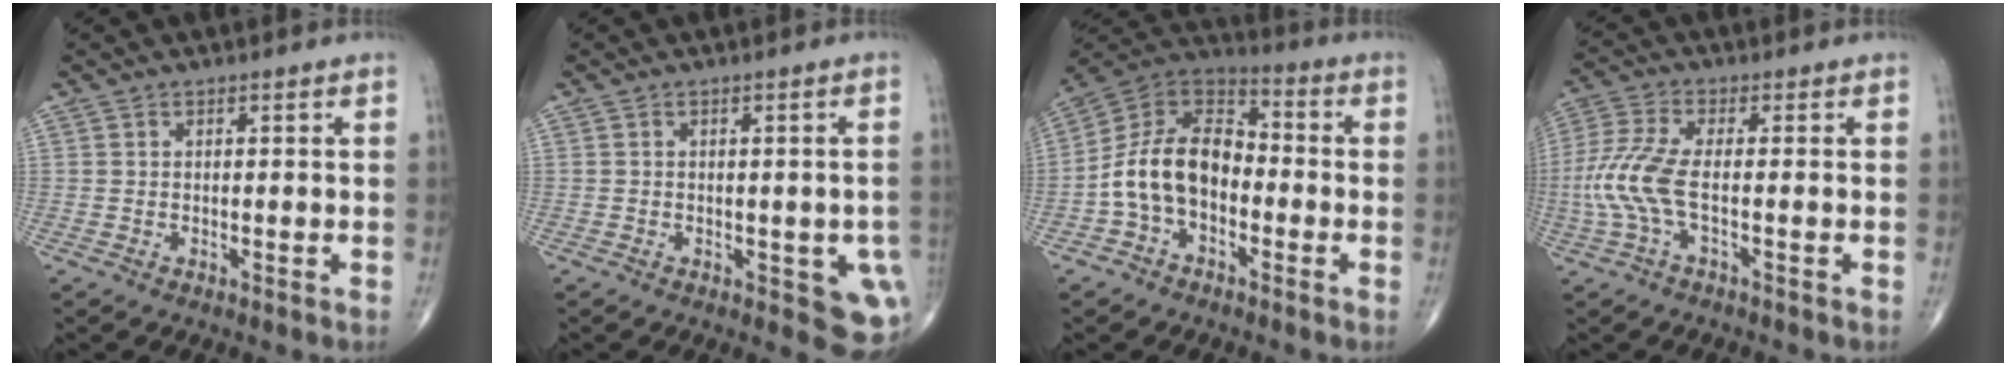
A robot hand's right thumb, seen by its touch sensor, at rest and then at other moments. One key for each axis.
{"total": 7.3, "fx": -2.0, "fy": 3.3, "fz": 6.2, "tx": -0.043, "ty": -0.004, "tz": -0.022}
{"total": 13.9, "fx": -3.0, "fy": 9.2, "fz": 10.0, "tx": -0.166, "ty": 0.049, "tz": -0.069}
{"total": 8.5, "fx": -1.6, "fy": 2.7, "fz": 7.9, "tx": -0.212, "ty": 0.015, "tz": -0.039}